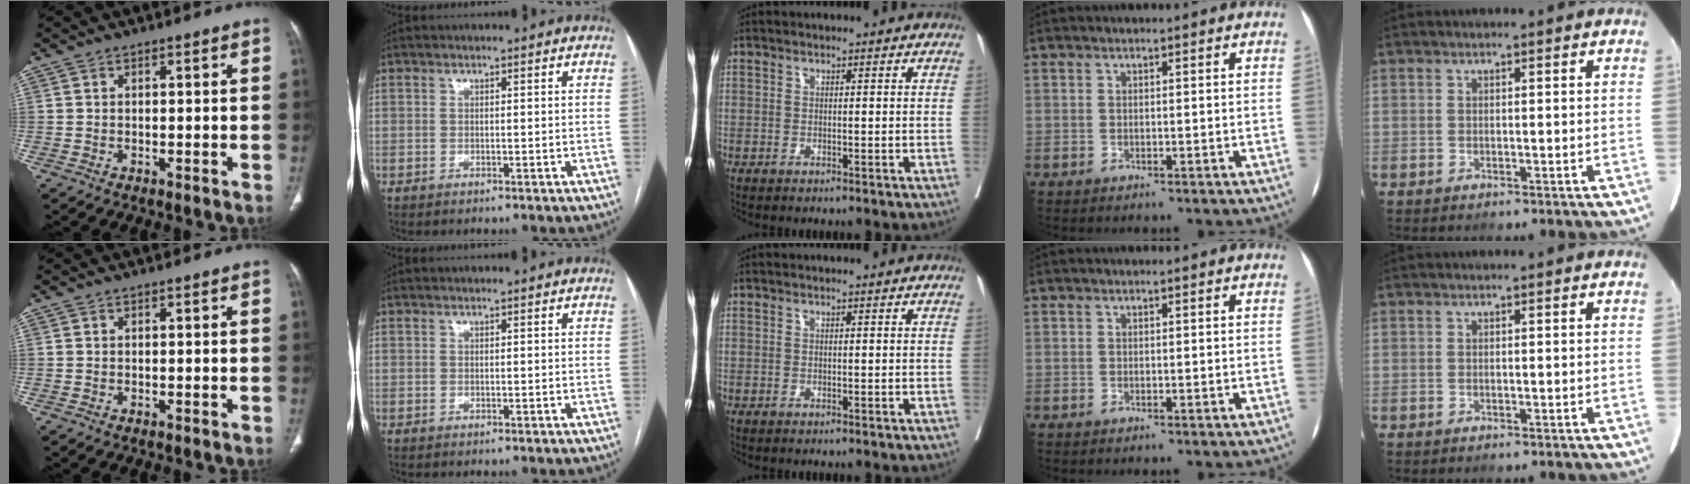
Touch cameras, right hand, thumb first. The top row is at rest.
{}